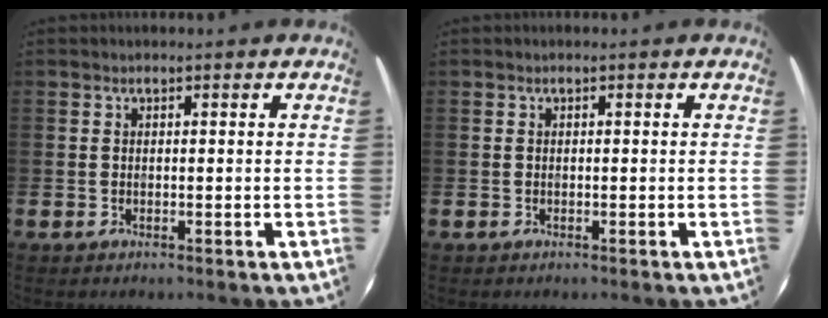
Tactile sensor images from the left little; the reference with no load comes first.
{"total": 0.0}